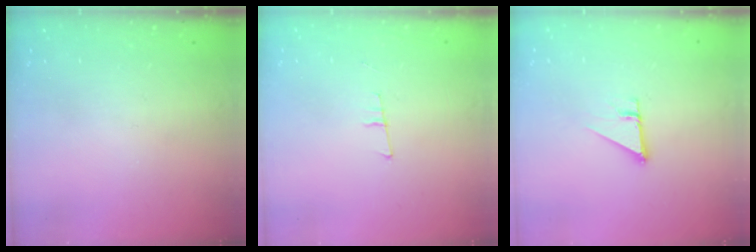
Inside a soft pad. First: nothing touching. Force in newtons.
{"total": 6.6, "press": 5.9, "slide": 2.9}
{"total": 2.7, "press": 2.7, "slide": 0.2}